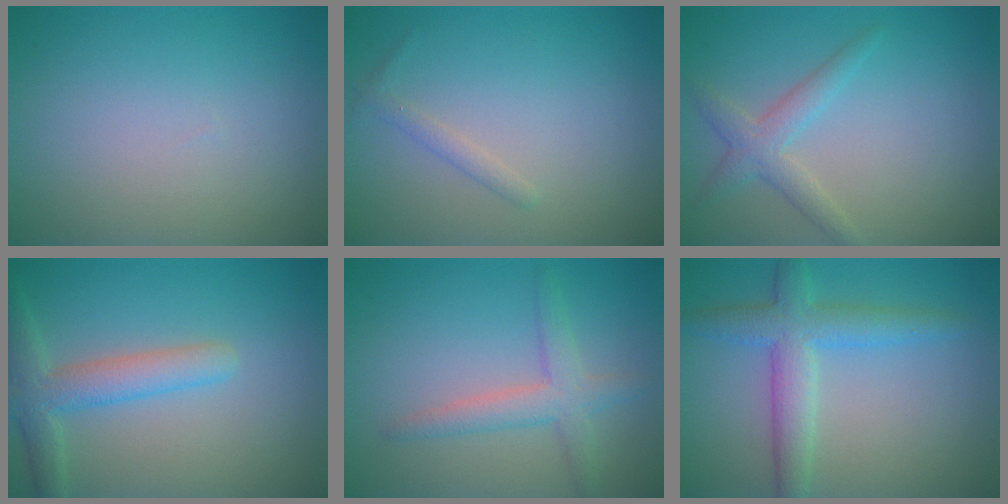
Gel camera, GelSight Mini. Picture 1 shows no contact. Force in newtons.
{"total": 1.1, "press": 1.1, "slide": 0.1}
{"total": 2.6, "press": 2.6, "slide": 0.0}
{"total": 4.0, "press": 3.9, "slide": 0.3}
{"total": 3.0, "press": 3.0, "slide": 0.1}
{"total": 3.5, "press": 3.5, "slide": 0.2}